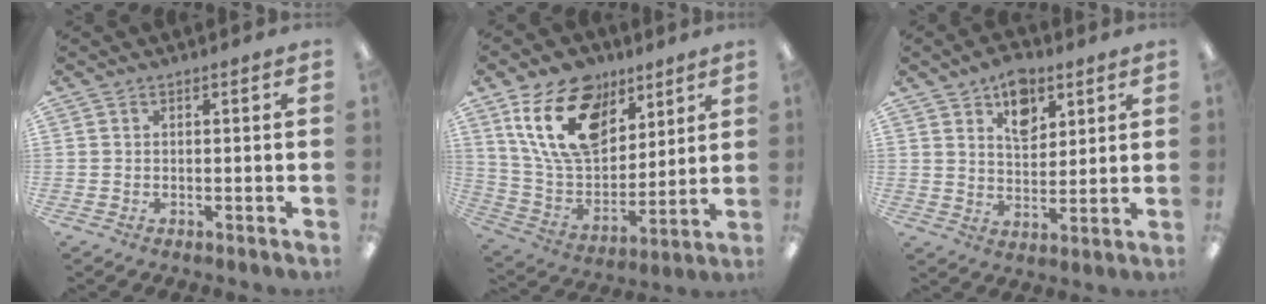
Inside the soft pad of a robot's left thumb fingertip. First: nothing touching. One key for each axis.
{"total": 20.4, "fx": 10.7, "fy": 12.8, "fz": 11.8, "tx": -0.215, "ty": -0.036, "tz": 0.197}
{"total": 8.9, "fx": 5.7, "fy": 5.3, "fz": 4.3, "tx": -0.047, "ty": -0.026, "tz": 0.097}